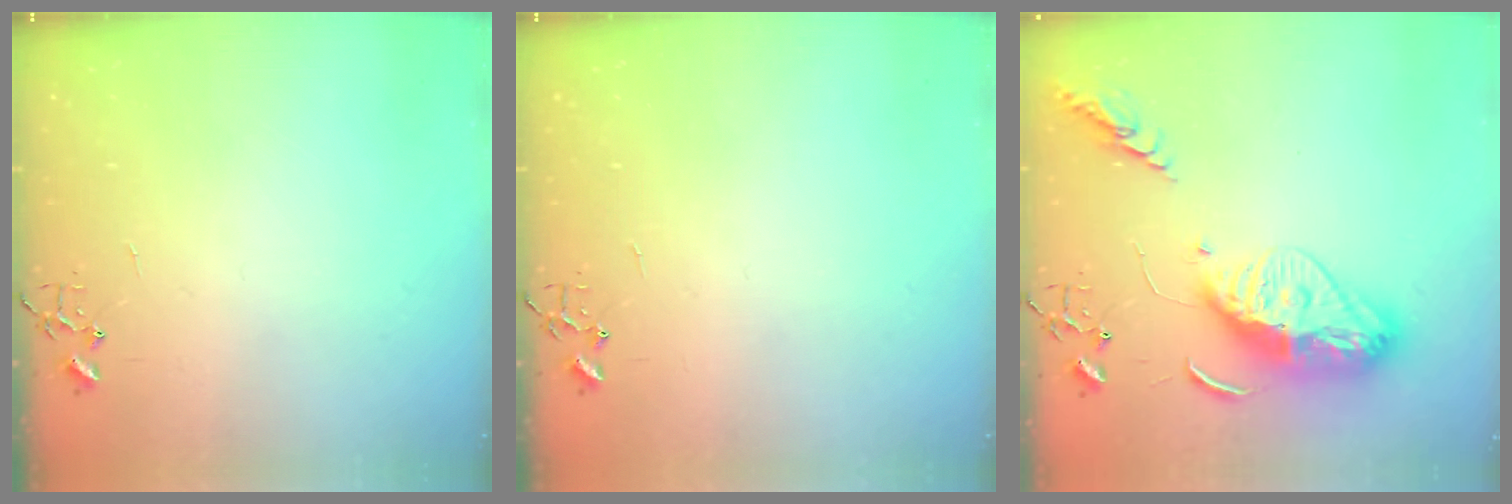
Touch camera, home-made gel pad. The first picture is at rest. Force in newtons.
{"total": 0.0}
{"total": 16.9, "press": 16.8, "slide": 1.6}